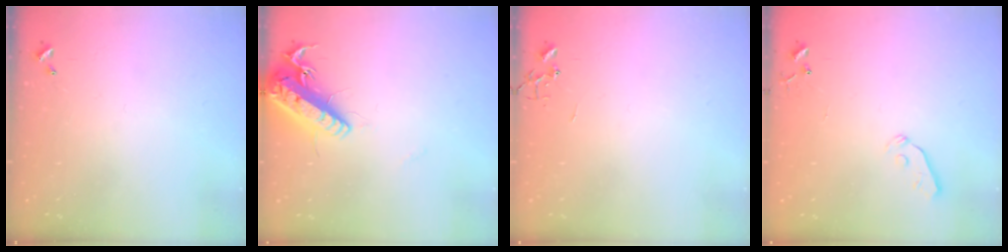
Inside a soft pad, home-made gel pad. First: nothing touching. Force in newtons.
{"total": 16.5, "press": 16.2, "slide": 3.1}
{"total": 0.0}
{"total": 3.8, "press": 3.7, "slide": 0.7}